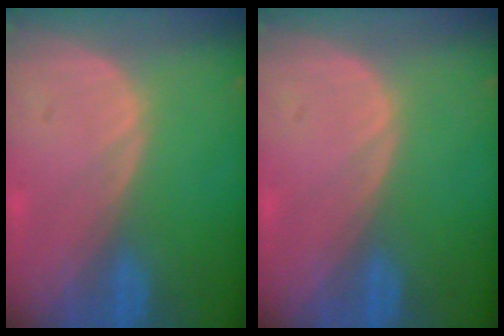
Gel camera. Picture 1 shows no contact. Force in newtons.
{"total": 0.0}